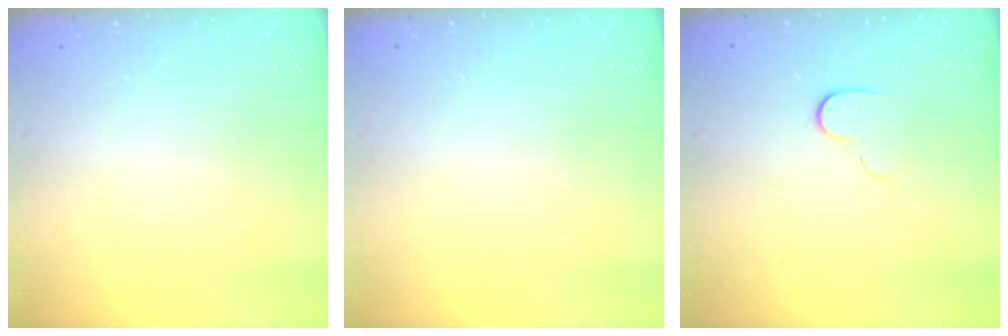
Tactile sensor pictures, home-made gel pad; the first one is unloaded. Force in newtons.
{"total": 0.0}
{"total": 5.7, "press": 5.7, "slide": 0.6}